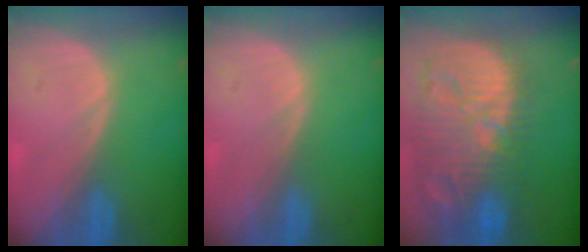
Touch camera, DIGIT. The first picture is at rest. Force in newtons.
{"total": 0.0}
{"total": 14.8, "press": 12.8, "slide": 7.3}